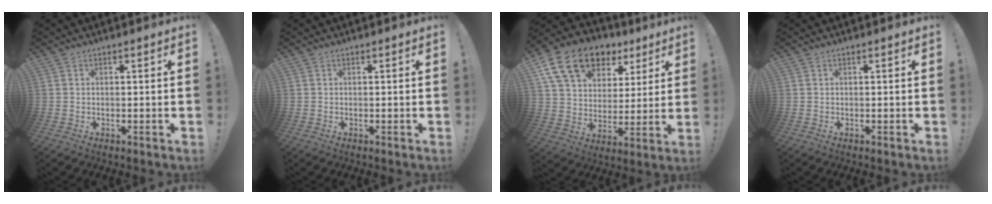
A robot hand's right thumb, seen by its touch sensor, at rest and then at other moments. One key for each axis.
{"total": 0.0}
{"total": 18.2, "fx": 10.3, "fy": 11.6, "fz": 9.6, "tx": -0.159, "ty": -0.047, "tz": 0.189}
{"total": 0.0}